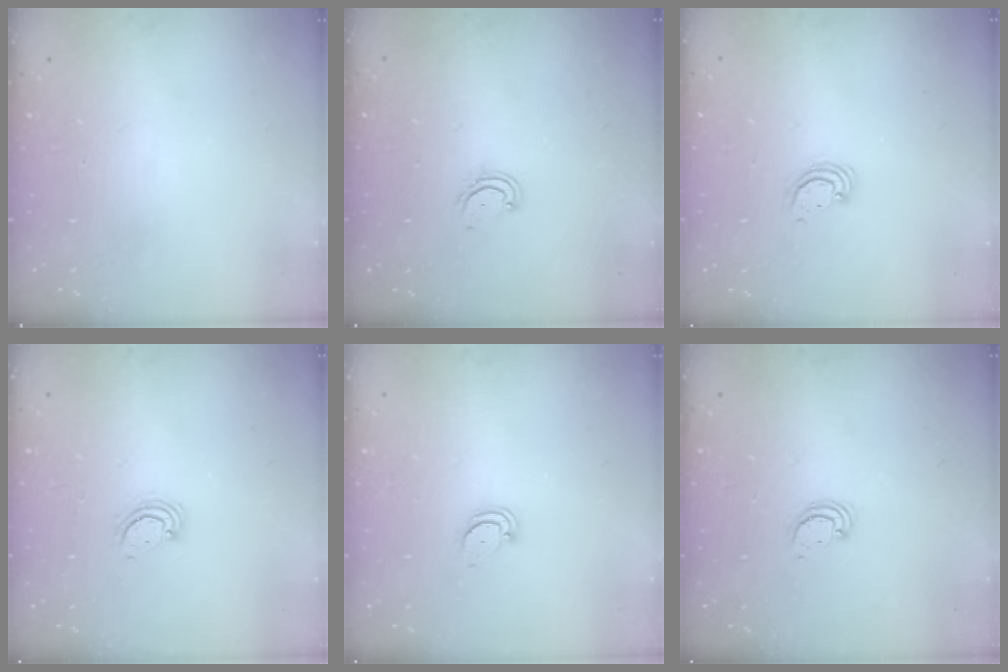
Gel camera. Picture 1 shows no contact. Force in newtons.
{"total": 3.5, "press": 3.5, "slide": 0.3}
{"total": 2.5, "press": 2.5, "slide": 0.2}
{"total": 2.6, "press": 2.6, "slide": 0.3}
{"total": 2.1, "press": 2.1, "slide": 0.1}
{"total": 2.6, "press": 2.6, "slide": 0.2}